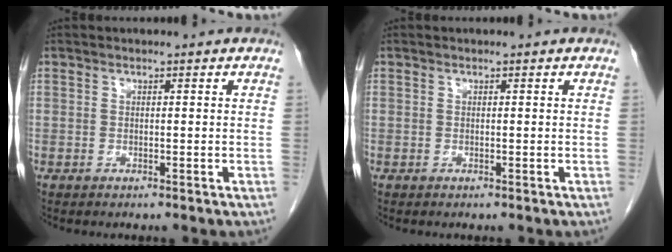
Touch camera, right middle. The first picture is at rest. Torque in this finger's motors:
{"motor_torque": [0.00, 0.00, 0.00, 0.00]}